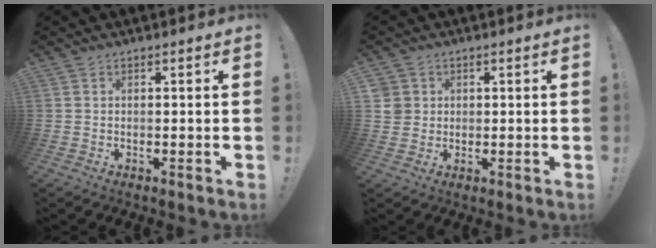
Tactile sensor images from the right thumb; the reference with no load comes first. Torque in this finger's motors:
{"motor_torque": [0.15, 0.68, 0.37, 0.27, 0.02]}